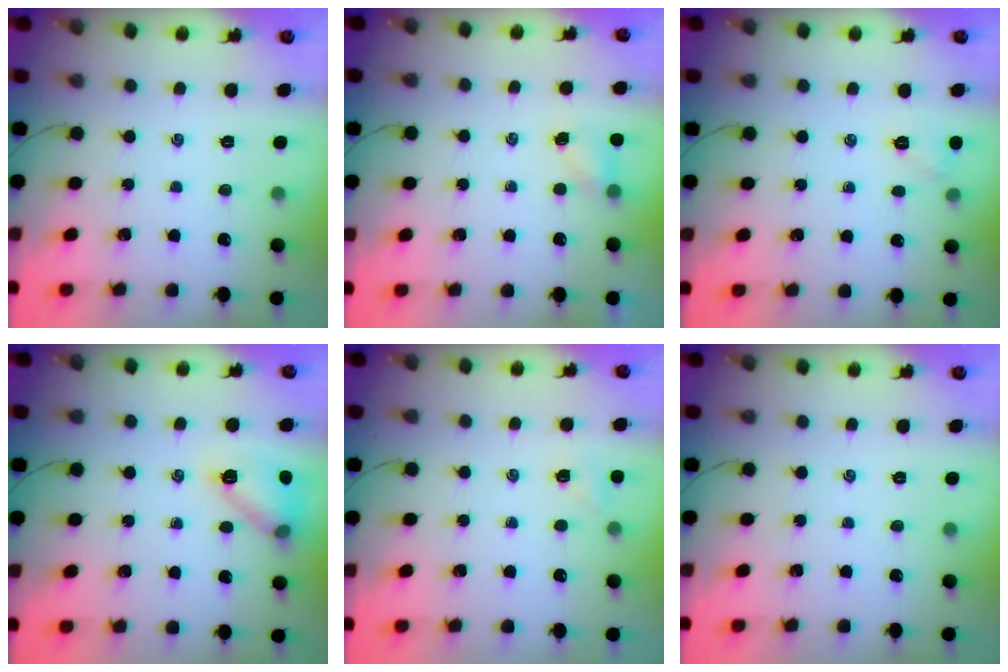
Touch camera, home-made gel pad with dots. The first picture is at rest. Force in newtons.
{"total": 3.6, "press": 3.5, "slide": 1.1}
{"total": 5.6, "press": 5.4, "slide": 1.2}
{"total": 12.4, "press": 12.4, "slide": 0.4}
{"total": 3.1, "press": 3.0, "slide": 1.0}
{"total": 0.0}